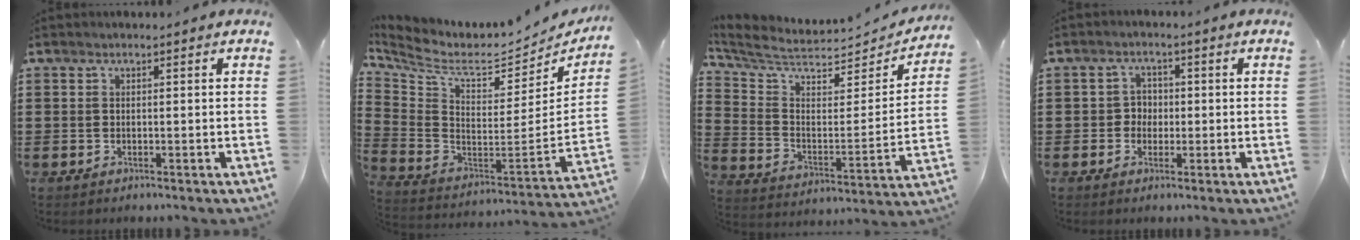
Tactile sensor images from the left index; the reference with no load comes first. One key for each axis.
{"total": 6.3, "fx": 5.0, "fy": 2.0, "fz": 3.2, "tx": -0.086, "ty": -0.056, "tz": 0.080}
{"total": 5.8, "fx": 4.9, "fy": 1.7, "fz": 2.4, "tx": -0.076, "ty": -0.048, "tz": 0.083}
{"total": 2.5, "fx": -0.5, "fy": 2.3, "fz": 1.0, "tx": -0.029, "ty": 0.008, "tz": -0.014}